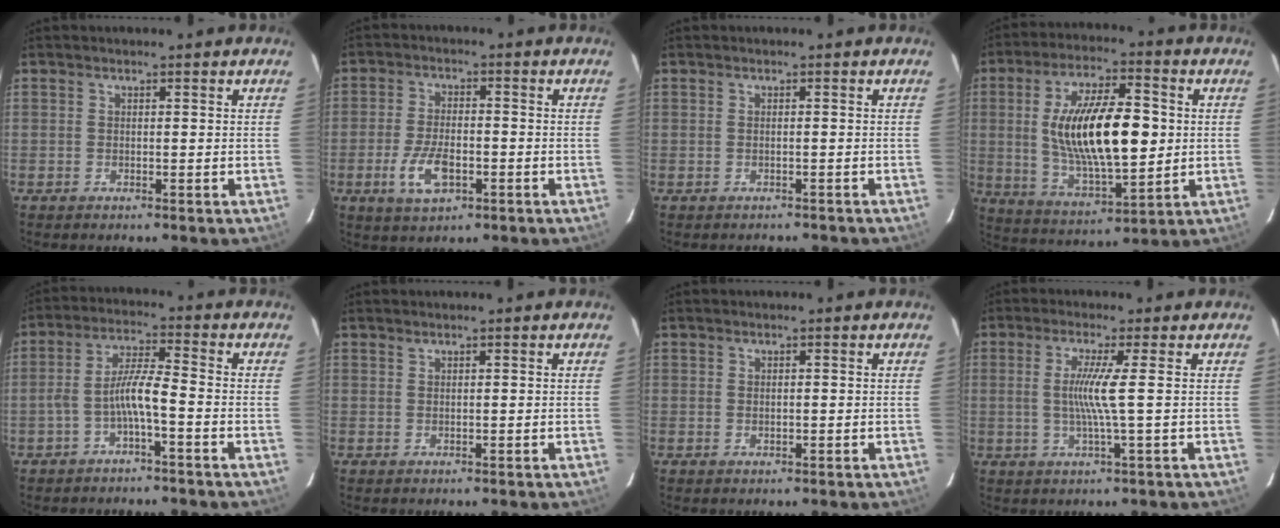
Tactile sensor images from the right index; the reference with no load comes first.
{"total": 8.0, "force": [-3.0, 3.8, 6.3], "torque": [-0.138, -0.007, -0.052]}
{"total": 2.5, "force": [-2.3, 0.7, 0.7], "torque": [-0.007, 0.000, -0.028]}
{"total": 19.4, "force": [1.3, 7.4, 17.9], "torque": [-0.321, 0.005, 0.034]}
{"total": 5.6, "force": [-2.6, 0.2, 5.0], "torque": [-0.110, 0.014, -0.046]}
{"total": 0.0}
{"total": 0.6, "force": [0.1, 0.5, 0.2], "torque": [-0.004, 0.000, 0.003]}
{"total": 5.4, "force": [0.2, -1.4, 5.2], "torque": [-0.100, -0.007, 0.005]}